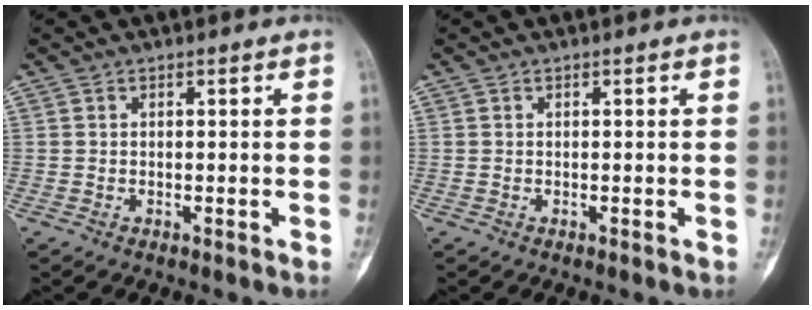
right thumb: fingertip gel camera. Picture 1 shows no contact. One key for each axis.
{"total": 0.0}